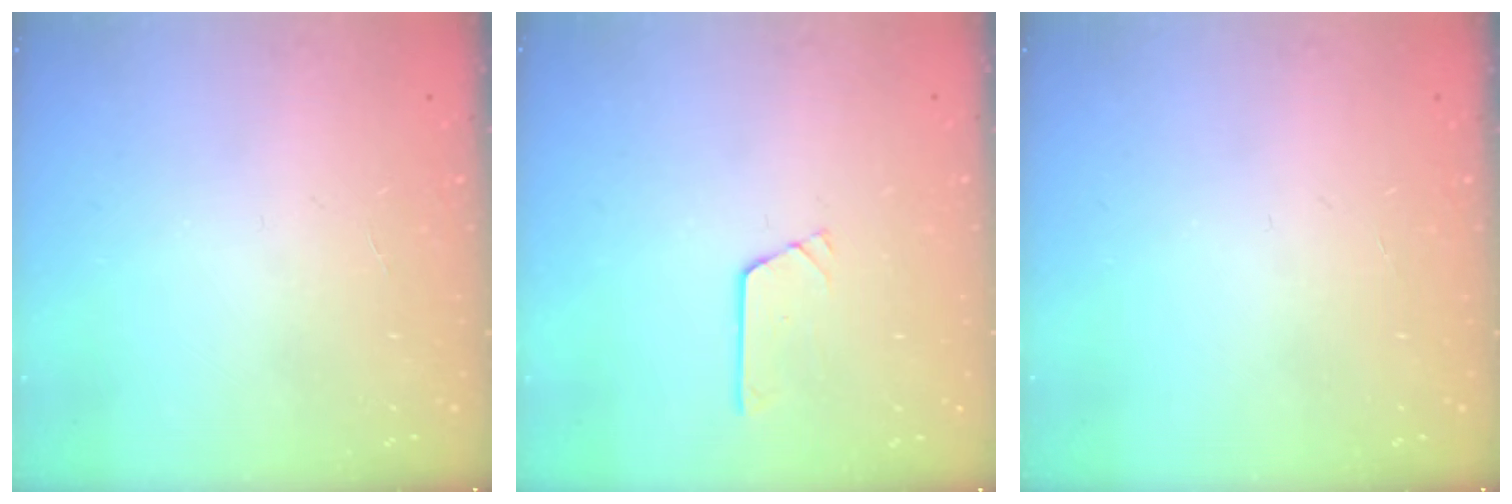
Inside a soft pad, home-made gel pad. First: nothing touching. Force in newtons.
{"total": 2.6, "press": 2.6, "slide": 0.2}
{"total": 0.0}